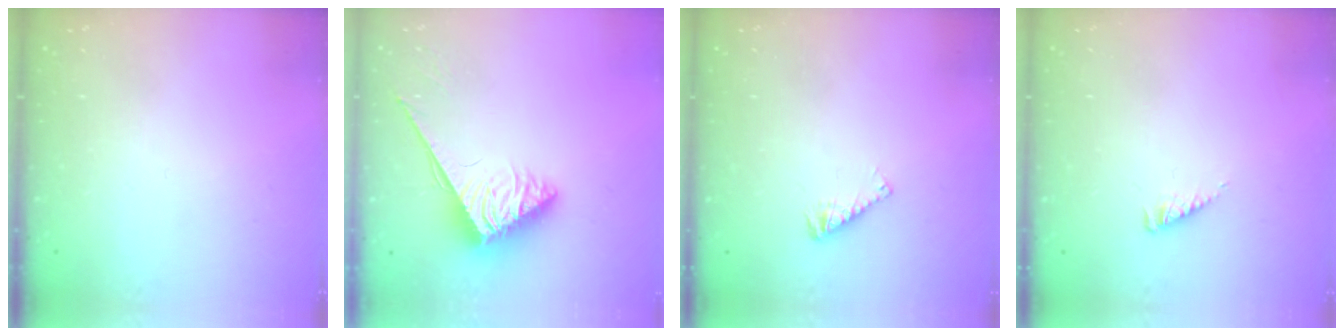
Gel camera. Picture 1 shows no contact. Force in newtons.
{"total": 3.9, "press": 3.8, "slide": 0.5}
{"total": 3.5, "press": 3.5, "slide": 0.2}
{"total": 2.5, "press": 2.4, "slide": 0.4}